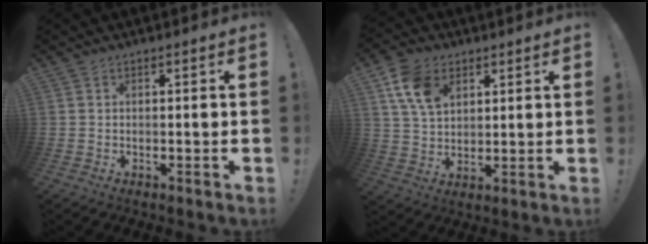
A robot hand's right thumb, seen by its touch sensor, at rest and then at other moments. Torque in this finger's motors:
{"motor_torque": [0.38, 0.34, 0.95, 0.36, 0.00]}